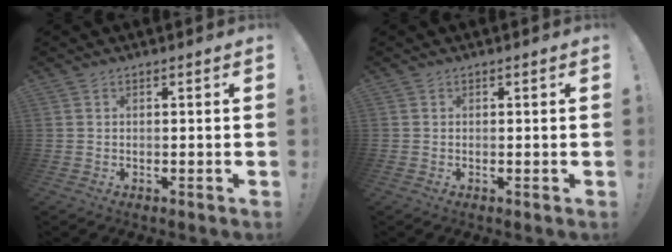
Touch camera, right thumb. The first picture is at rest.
{"total": 0.0}